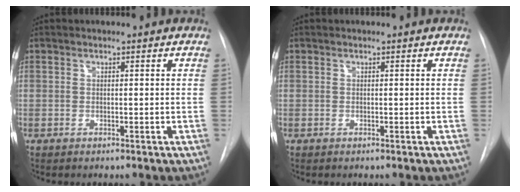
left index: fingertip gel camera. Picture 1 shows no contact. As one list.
[{"total": 0.0}]